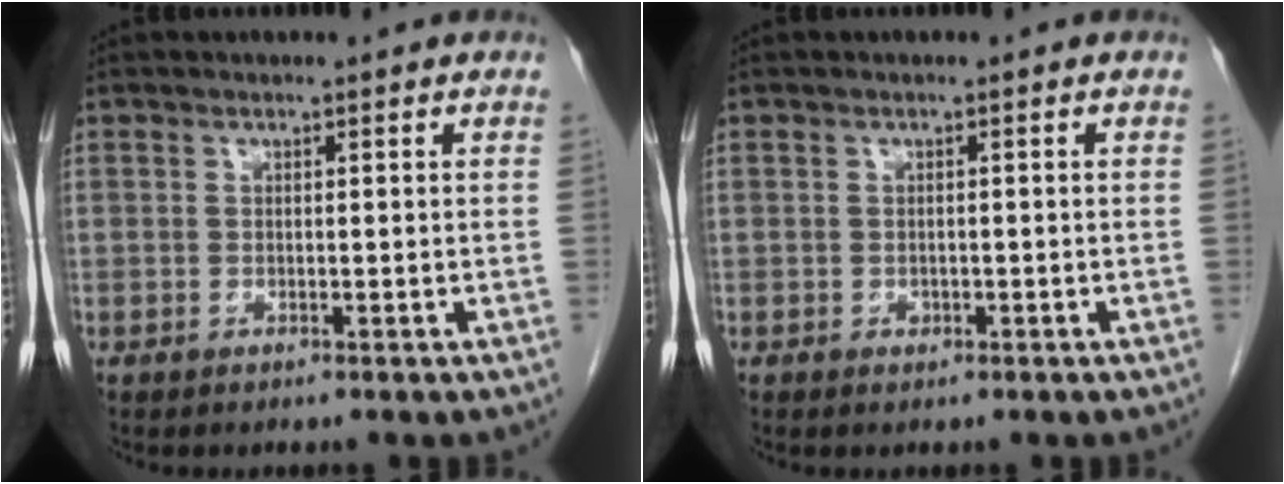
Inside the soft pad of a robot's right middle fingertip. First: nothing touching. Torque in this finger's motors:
{"motor_torque": [0.46, -0.14, 0.00, 0.02]}